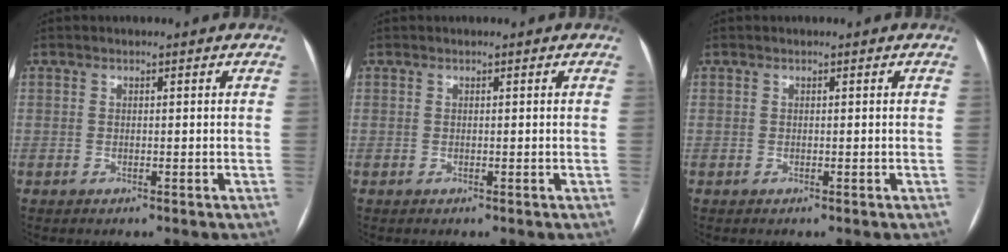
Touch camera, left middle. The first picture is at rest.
{"total": 0.0}
{"total": 0.0}